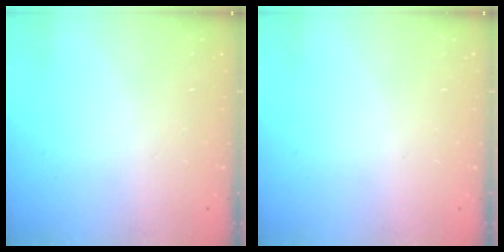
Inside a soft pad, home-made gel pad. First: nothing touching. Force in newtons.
{"total": 0.0}